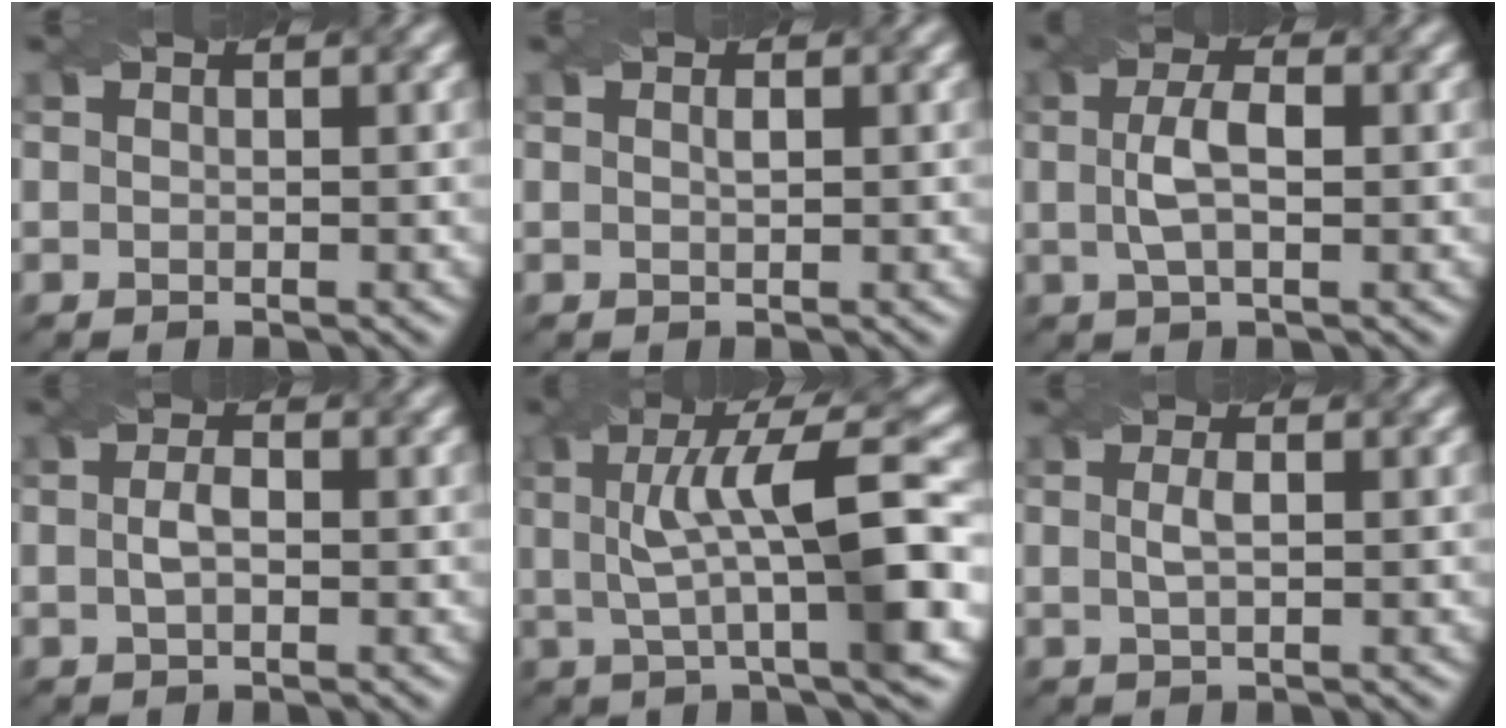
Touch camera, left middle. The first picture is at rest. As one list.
[{"total": 0.6, "force": [0.2, 0.2, 0.5], "torque": [-0.012, 0.002, 0.005]}, {"total": 3.3, "force": [0.2, 1.2, 3.1], "torque": [-0.069, 0.006, 0.000]}, {"total": 1.8, "force": [-0.1, 0.8, 1.5], "torque": [-0.036, 0.002, -0.003]}, {"total": 9.5, "force": [1.0, 2.0, 9.3], "torque": [-0.141, 0.012, 0.018]}, {"total": 1.4, "force": [0.1, 0.4, 1.4], "torque": [-0.029, 0.005, 0.003]}]